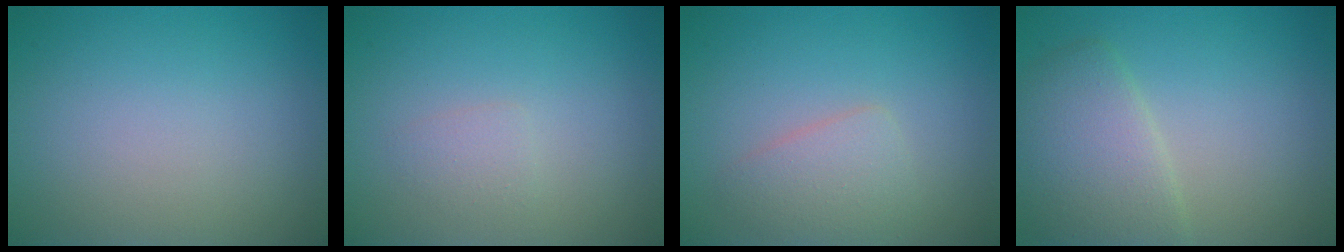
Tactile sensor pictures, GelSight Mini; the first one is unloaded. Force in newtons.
{"total": 1.0, "press": 1.0, "slide": 0.2}
{"total": 2.4, "press": 2.4, "slide": 0.1}
{"total": 4.4, "press": 4.4, "slide": 0.2}